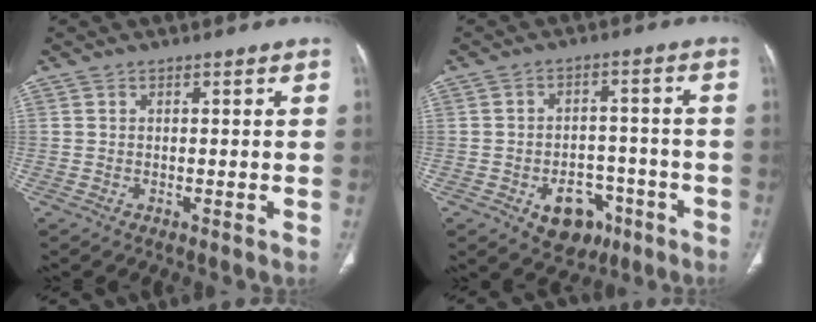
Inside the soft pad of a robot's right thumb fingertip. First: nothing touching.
{"total": 9.3, "force": [-4.4, 6.6, 4.9], "torque": [-0.033, 0.034, -0.053]}